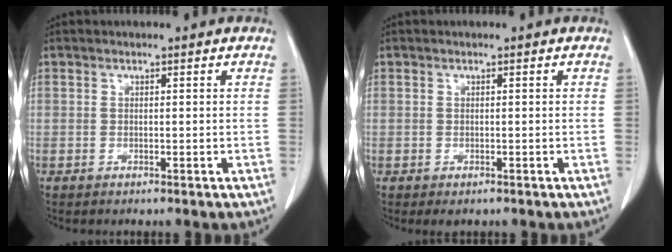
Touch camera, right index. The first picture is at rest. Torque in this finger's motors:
{"motor_torque": [-0.15, 0.02, -0.25, -0.06]}